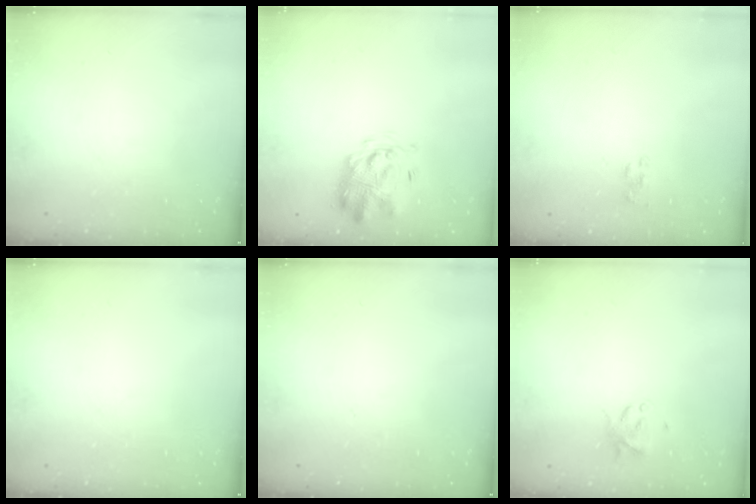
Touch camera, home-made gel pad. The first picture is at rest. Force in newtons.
{"total": 3.2, "press": 3.1, "slide": 0.9}
{"total": 1.3, "press": 1.2, "slide": 0.5}
{"total": 0.0}
{"total": 0.0}
{"total": 2.0, "press": 1.9, "slide": 0.5}